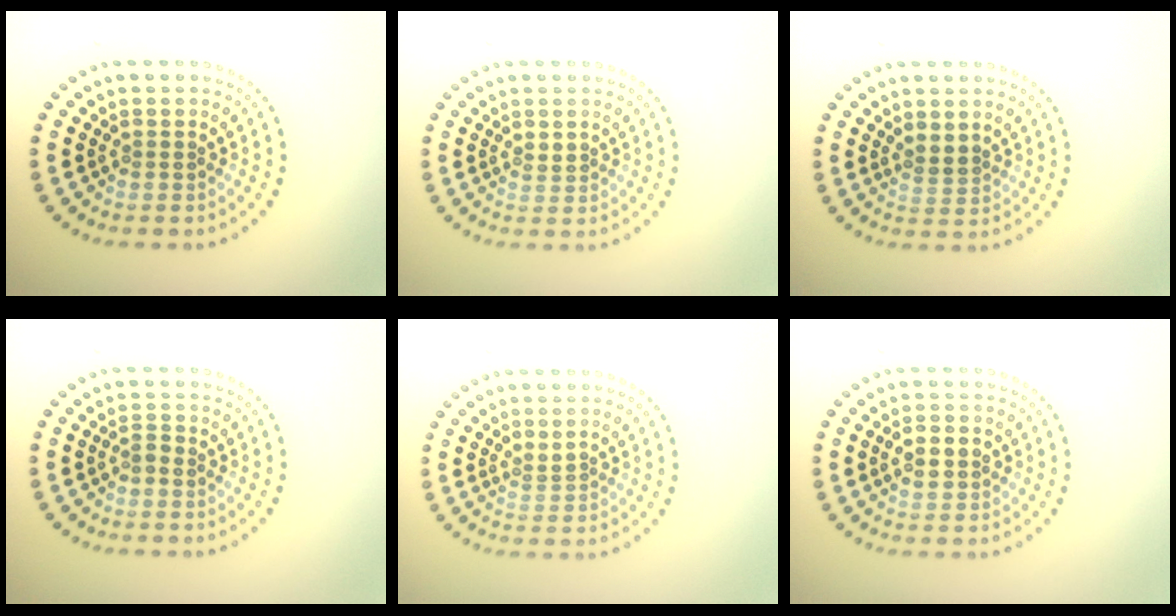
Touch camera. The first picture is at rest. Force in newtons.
{"total": 0.7, "press": 0.6, "slide": 0.3}
{"total": 1.2, "press": 1.0, "slide": 0.8}
{"total": 0.8, "press": 0.7, "slide": 0.4}
{"total": 0.7, "press": 0.2, "slide": 0.6}
{"total": 2.2, "press": 2.2, "slide": 0.2}